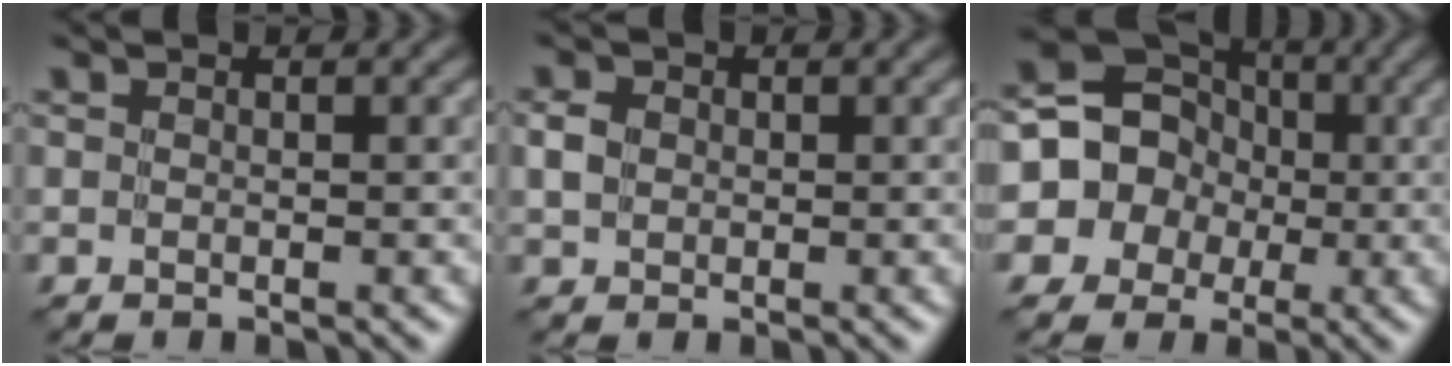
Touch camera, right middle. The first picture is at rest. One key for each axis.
{"total": 1.7, "fx": 0.0, "fy": 1.5, "fz": 0.8, "tx": -0.018, "ty": 0.002, "tz": -0.002}
{"total": 10.6, "fx": -0.9, "fy": 9.9, "fz": 3.5, "tx": -0.072, "ty": 0.034, "tz": -0.039}